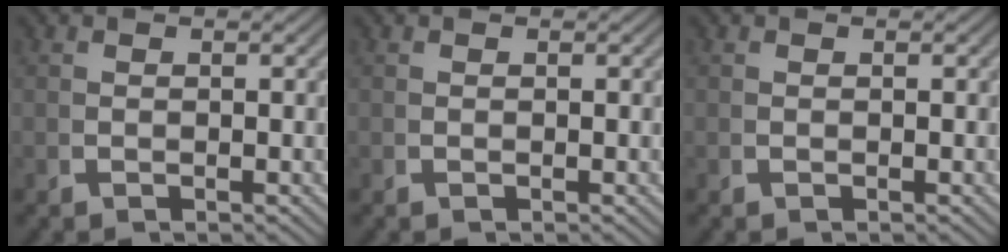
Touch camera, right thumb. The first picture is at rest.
{"total": 0.0}
{"total": 0.0}